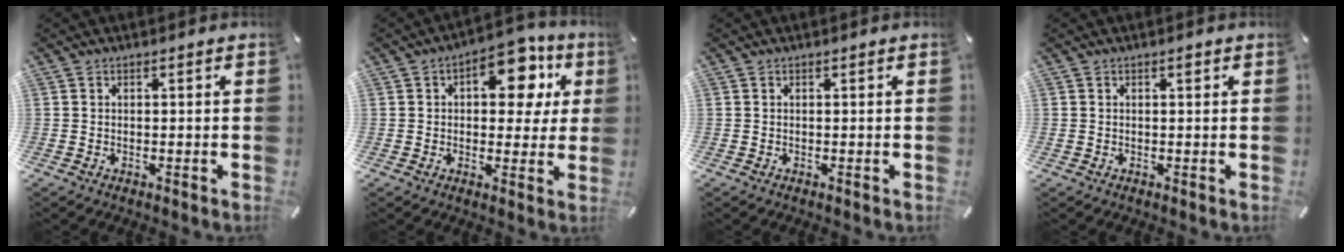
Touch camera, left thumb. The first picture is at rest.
{"total": 12.6, "force": [4.5, 7.5, 9.0], "torque": [-0.103, -0.020, 0.069]}
{"total": 0.0}
{"total": 0.9, "force": [0.3, 0.5, 0.7], "torque": [-0.006, 0.001, 0.002]}